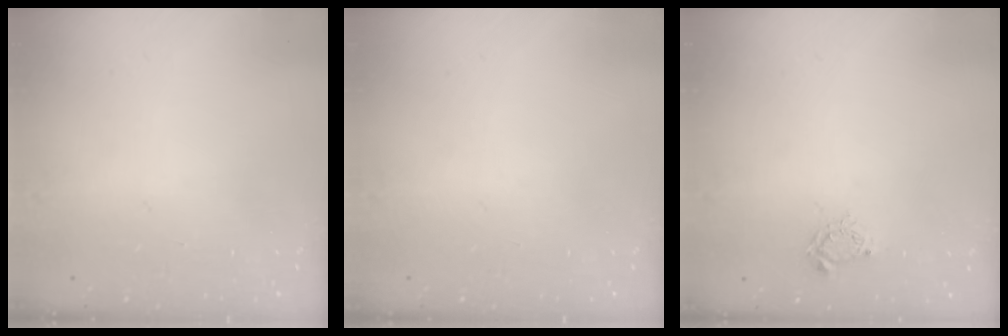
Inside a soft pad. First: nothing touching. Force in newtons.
{"total": 0.0}
{"total": 4.1, "press": 4.0, "slide": 0.4}